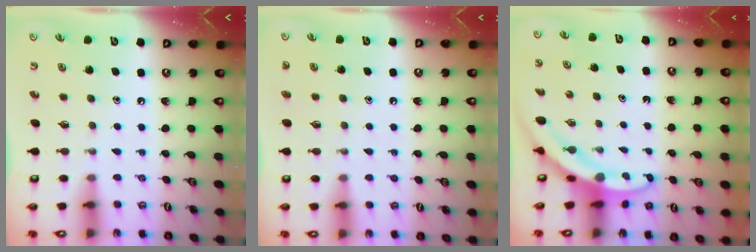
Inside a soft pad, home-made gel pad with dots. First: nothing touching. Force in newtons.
{"total": 1.0, "press": 1.0, "slide": 0.1}
{"total": 3.2, "press": 3.2, "slide": 0.3}